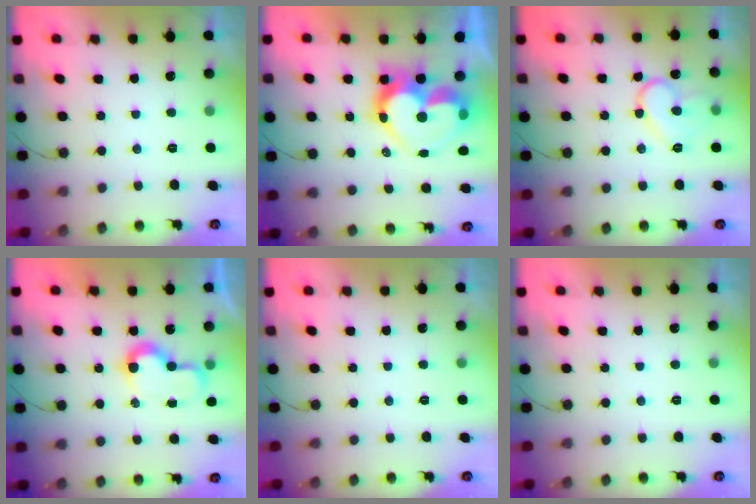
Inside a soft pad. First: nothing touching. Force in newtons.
{"total": 18.1, "press": 18.0, "slide": 1.6}
{"total": 10.6, "press": 10.5, "slide": 1.0}
{"total": 8.1, "press": 8.1, "slide": 0.2}
{"total": 0.0}
{"total": 1.7, "press": 1.7, "slide": 0.1}